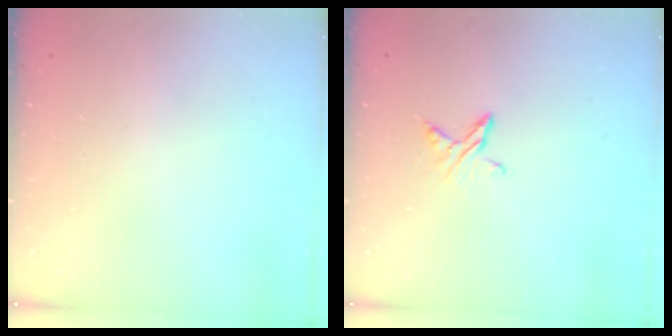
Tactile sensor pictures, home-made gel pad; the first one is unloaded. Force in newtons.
{"total": 6.4, "press": 6.3, "slide": 0.7}